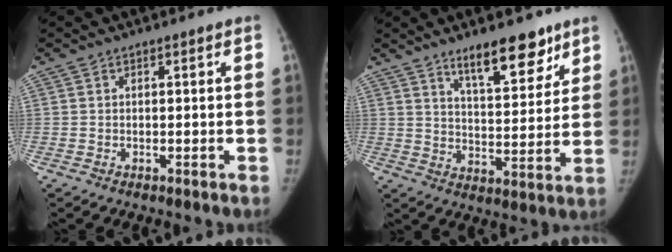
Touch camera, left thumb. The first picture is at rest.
{"total": 12.3, "force": [8.6, 4.4, 7.6], "torque": [-0.077, -0.056, 0.137]}